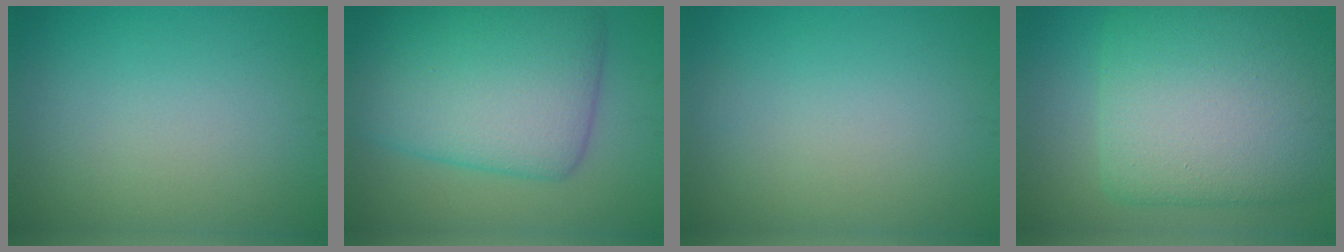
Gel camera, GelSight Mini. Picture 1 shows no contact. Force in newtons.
{"total": 10.5, "press": 10.5, "slide": 0.1}
{"total": 0.0}
{"total": 12.9, "press": 12.9, "slide": 0.3}